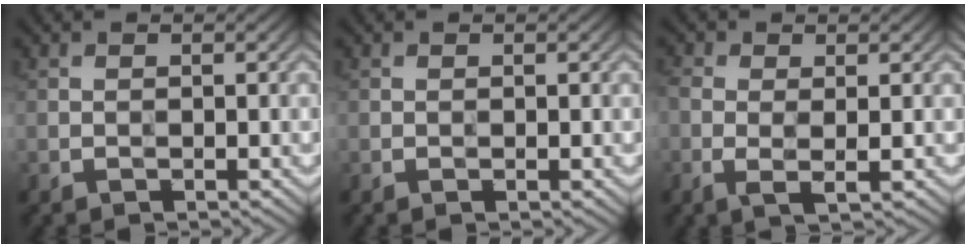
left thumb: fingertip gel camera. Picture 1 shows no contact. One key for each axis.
{"total": 0.0}
{"total": 3.5, "fx": -0.2, "fy": 1.5, "fz": 3.2, "tx": -0.085, "ty": -0.004, "tz": -0.008}